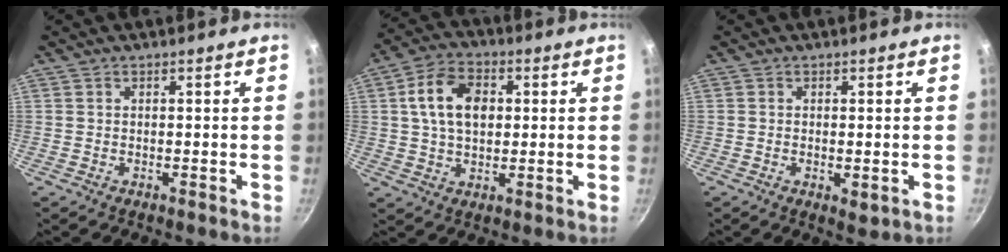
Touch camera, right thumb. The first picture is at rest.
{"total": 11.2, "force": [2.0, 7.6, 8.0], "torque": [-0.123, 0.012, 0.026]}
{"total": 2.5, "force": [-0.4, 1.1, 2.2], "torque": [-0.034, -0.009, -0.005]}